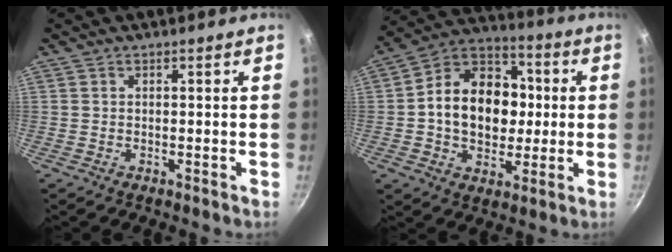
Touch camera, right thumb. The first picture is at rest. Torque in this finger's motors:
{"motor_torque": [-0.02, 0.66, 0.37, 0.32, 0.12]}